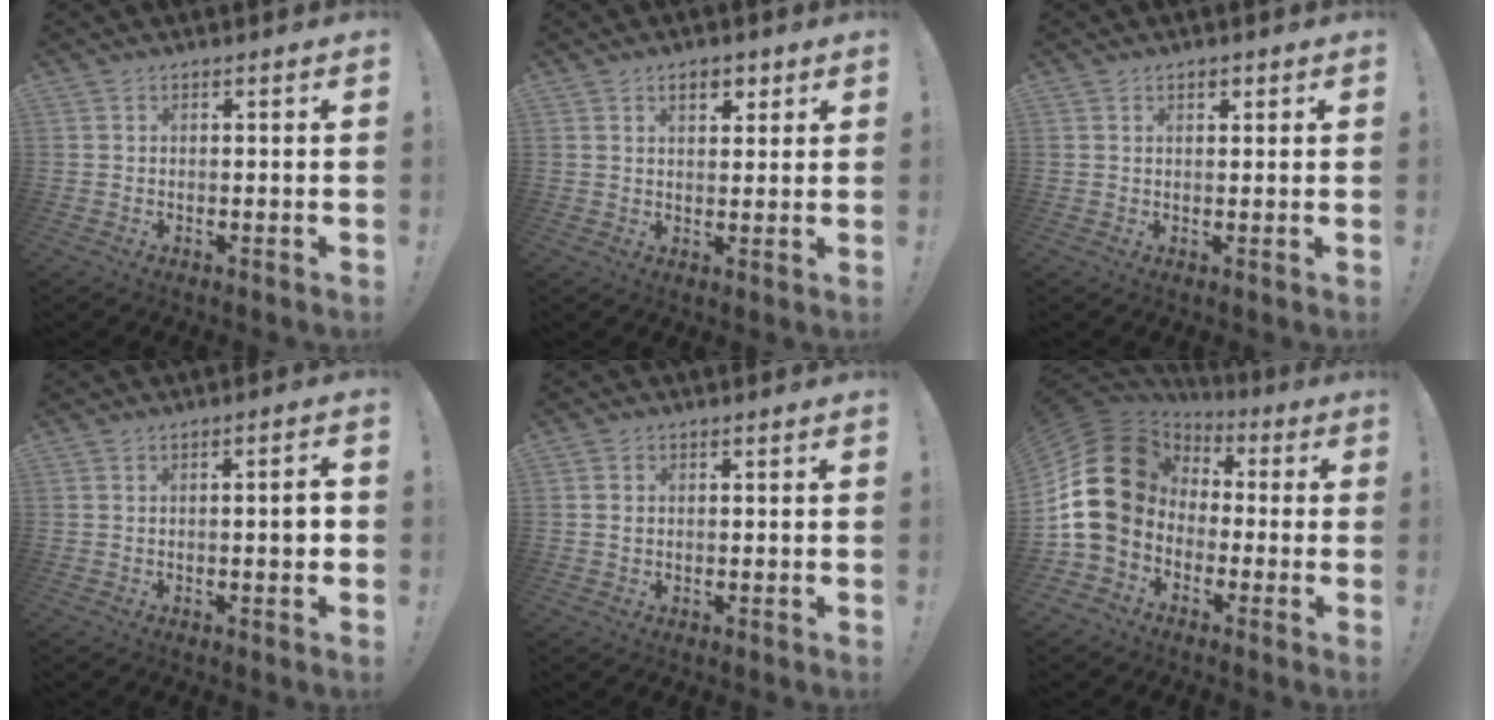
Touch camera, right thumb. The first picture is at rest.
{"total": 4.8, "force": [2.5, 2.8, 3.0], "torque": [-0.043, 0.000, 0.041]}
{"total": 1.7, "force": [0.9, 1.0, 1.0], "torque": [-0.013, -0.001, 0.014]}
{"total": 3.2, "force": [-0.7, 0.5, 3.1], "torque": [-0.042, 0.003, -0.015]}
{"total": 1.0, "force": [0.1, 0.9, 0.4], "torque": [-0.001, 0.000, 0.000]}
{"total": 18.6, "force": [1.3, 14.7, 11.2], "torque": [-0.205, 0.008, 0.039]}